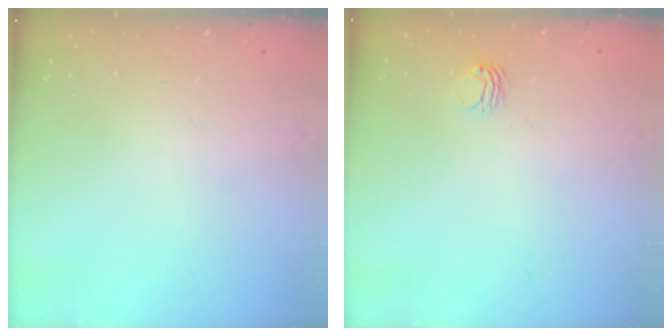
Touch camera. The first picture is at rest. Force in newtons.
{"total": 2.7, "press": 2.7, "slide": 0.2}